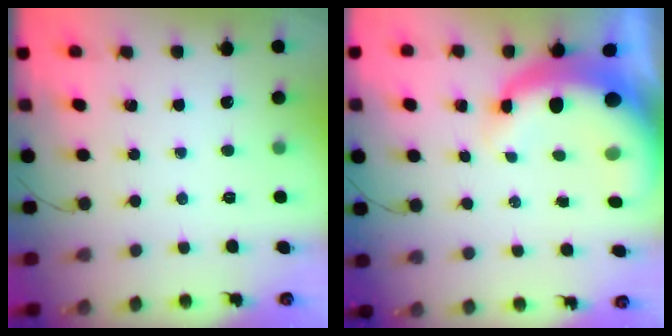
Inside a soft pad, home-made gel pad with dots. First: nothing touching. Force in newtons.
{"total": 11.8, "press": 11.6, "slide": 2.4}